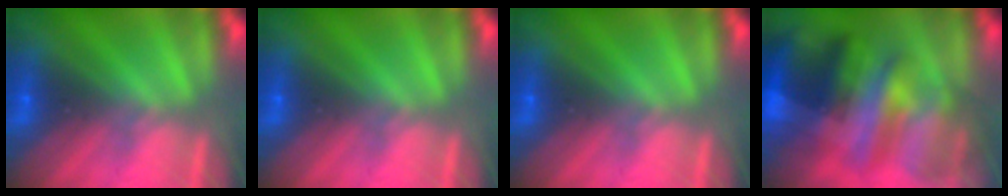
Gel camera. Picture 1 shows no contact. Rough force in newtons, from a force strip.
{"total": 0.0}
{"total": 0.0}
{"total": 8.3}